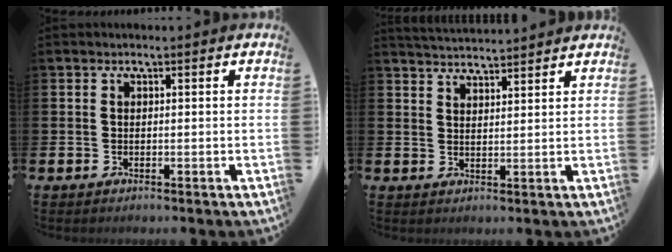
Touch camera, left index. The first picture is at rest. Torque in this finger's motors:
{"motor_torque": [-0.07, -2.07, -0.20, 0.00]}